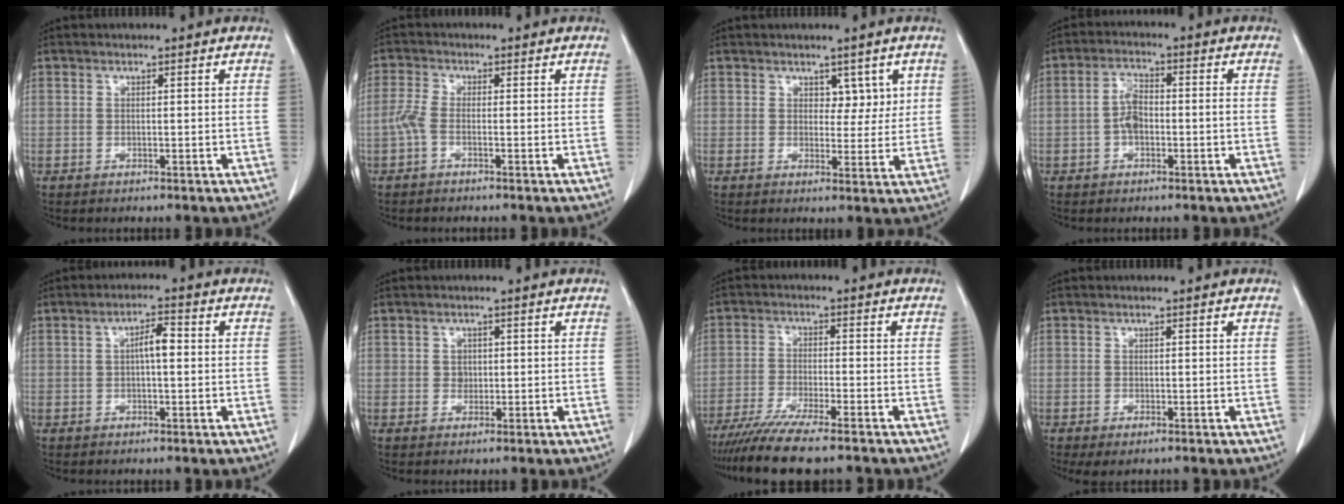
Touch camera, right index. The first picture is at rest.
{"total": 2.7, "force": [-1.1, 0.7, 2.4], "torque": [-0.066, 0.006, -0.029]}
{"total": 3.6, "force": [1.7, 2.2, 2.3], "torque": [-0.017, -0.001, 0.024]}
{"total": 4.3, "force": [-0.9, 1.9, 3.8], "torque": [-0.082, 0.014, -0.020]}
{"total": 3.4, "force": [0.2, 0.9, 3.3], "torque": [-0.055, 0.010, 0.000]}
{"total": 1.3, "force": [0.1, 1.2, 0.6], "torque": [-0.009, 0.002, 0.003]}
{"total": 11.2, "force": [-9.2, 0.4, 6.3], "torque": [-0.098, -0.026, -0.150]}
{"total": 2.2, "force": [-1.2, 0.9, 1.6], "torque": [-0.026, -0.006, -0.010]}